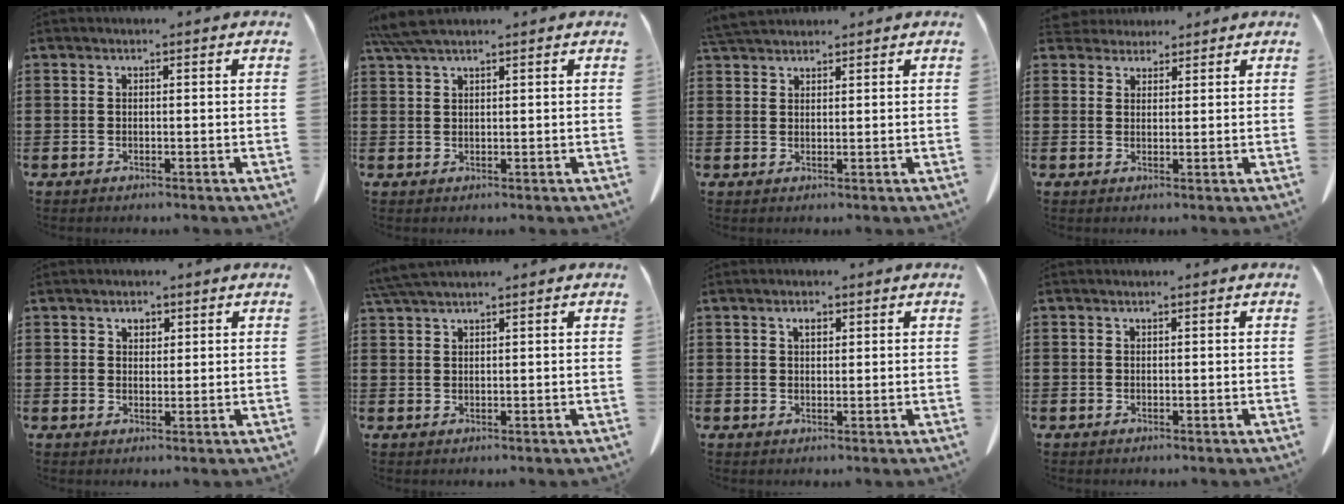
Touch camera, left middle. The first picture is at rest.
{"total": 4.1, "force": [3.2, 0.5, 2.6], "torque": [-0.066, -0.005, 0.059]}
{"total": 3.3, "force": [3.2, 0.7, 0.8], "torque": [-0.026, -0.004, 0.063]}
{"total": 2.7, "force": [2.6, 0.9, 0.1], "torque": [-0.010, -0.002, 0.051]}
{"total": 1.9, "force": [1.2, 1.1, 0.8], "torque": [-0.013, -0.001, 0.022]}
{"total": 3.1, "force": [2.6, 0.1, 1.7], "torque": [-0.040, -0.003, 0.050]}
{"total": 1.7, "force": [1.0, 0.8, 1.1], "torque": [-0.018, -0.001, 0.017]}
{"total": 0.0}